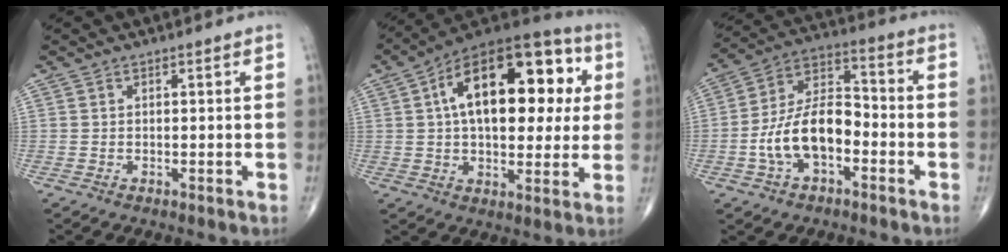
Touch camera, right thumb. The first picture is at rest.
{"total": 24.9, "force": [5.5, 13.0, 20.4], "torque": [-0.282, 0.025, 0.075]}
{"total": 13.7, "force": [-4.0, 7.6, 10.6], "torque": [-0.185, 0.046, -0.078]}